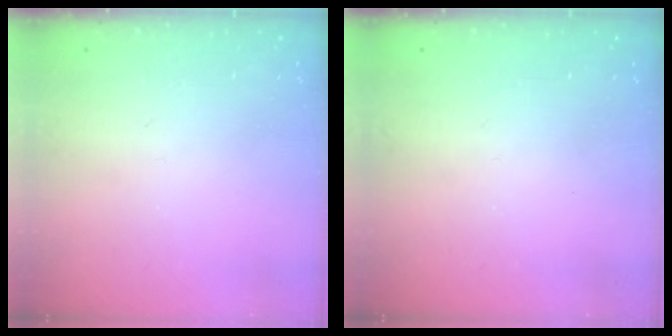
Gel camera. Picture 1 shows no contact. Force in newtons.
{"total": 0.0}